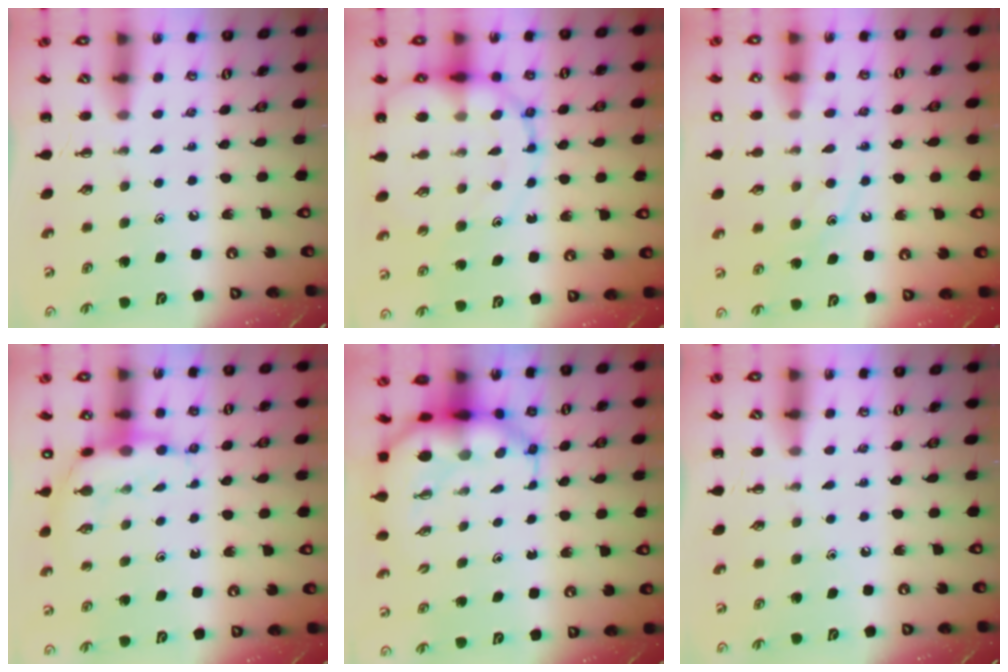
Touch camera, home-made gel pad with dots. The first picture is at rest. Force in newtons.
{"total": 14.1, "press": 13.7, "slide": 3.4}
{"total": 12.4, "press": 12.3, "slide": 1.2}
{"total": 7.9, "press": 7.8, "slide": 1.5}
{"total": 8.0, "press": 7.7, "slide": 2.1}
{"total": 0.0}